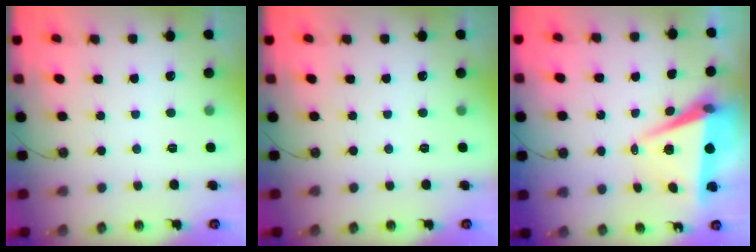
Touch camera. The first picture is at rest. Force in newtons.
{"total": 0.0}
{"total": 7.6, "press": 6.2, "slide": 4.4}